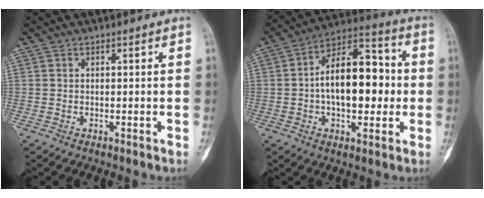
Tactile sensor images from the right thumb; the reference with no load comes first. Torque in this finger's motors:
{"motor_torque": [1.85, 2.01, 0.83, -0.60, 0.10]}